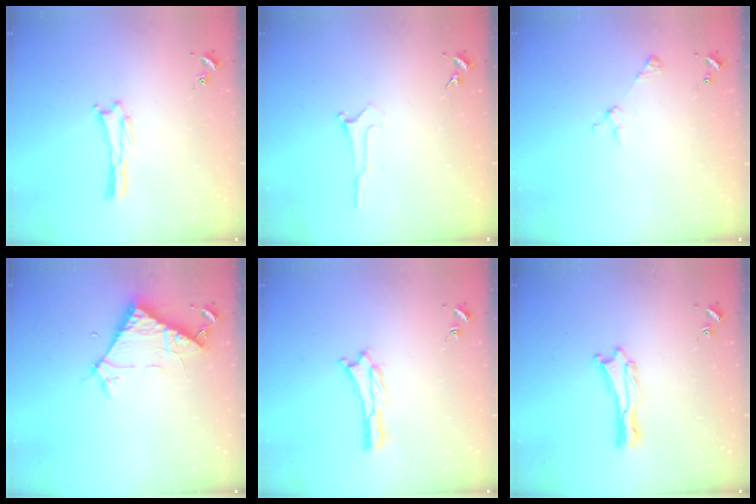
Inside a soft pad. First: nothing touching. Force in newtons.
{"total": 0.0}
{"total": 2.9, "press": 2.9, "slide": 0.3}
{"total": 7.1, "press": 7.1, "slide": 0.6}
{"total": 0.0}
{"total": 0.8, "press": 0.7, "slide": 0.2}